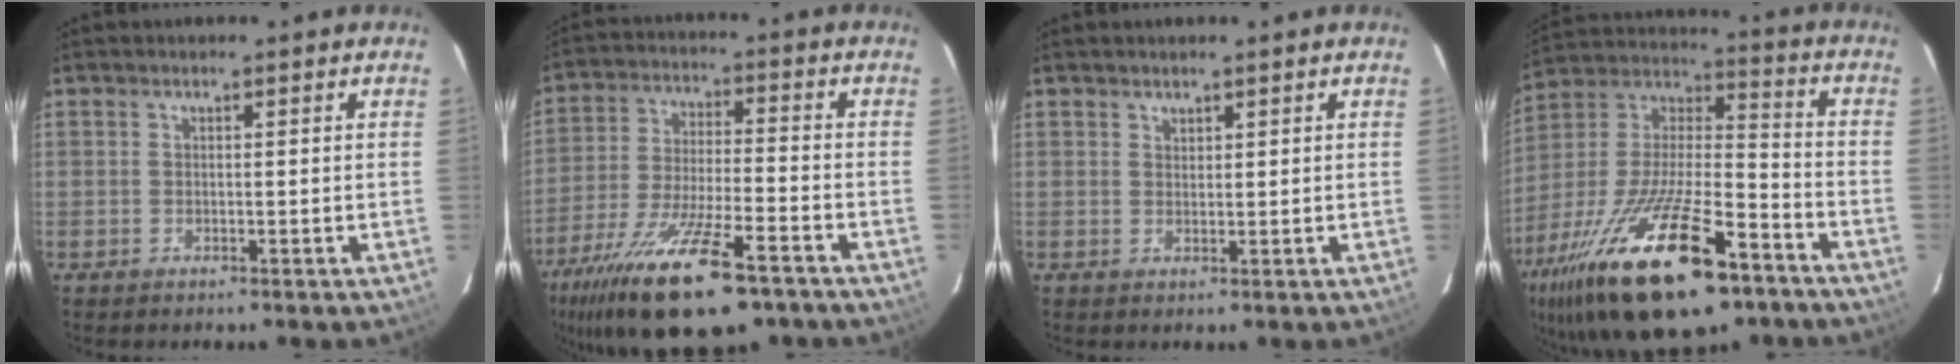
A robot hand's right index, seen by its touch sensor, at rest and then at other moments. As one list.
[{"total": 22.2, "force": [-14.9, 6.5, 15.2], "torque": [-0.299, -0.049, -0.252]}, {"total": 1.1, "force": [0.9, 0.6, 0.1], "torque": [-0.001, 0.003, 0.018]}, {"total": 29.6, "force": [-17.5, 10.6, 21.5], "torque": [-0.411, -0.030, -0.290]}]